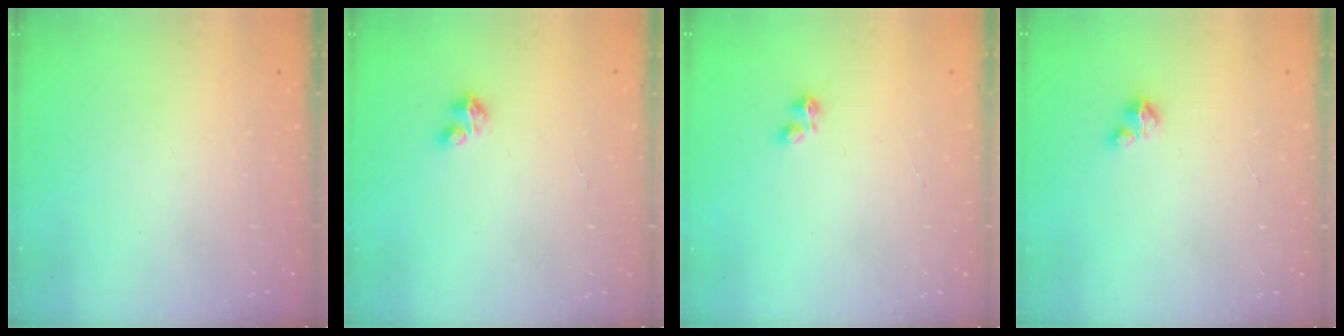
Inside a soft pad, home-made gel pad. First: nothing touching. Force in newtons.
{"total": 2.7, "press": 2.7, "slide": 0.3}
{"total": 1.5, "press": 1.5, "slide": 0.3}
{"total": 1.5, "press": 1.5, "slide": 0.2}